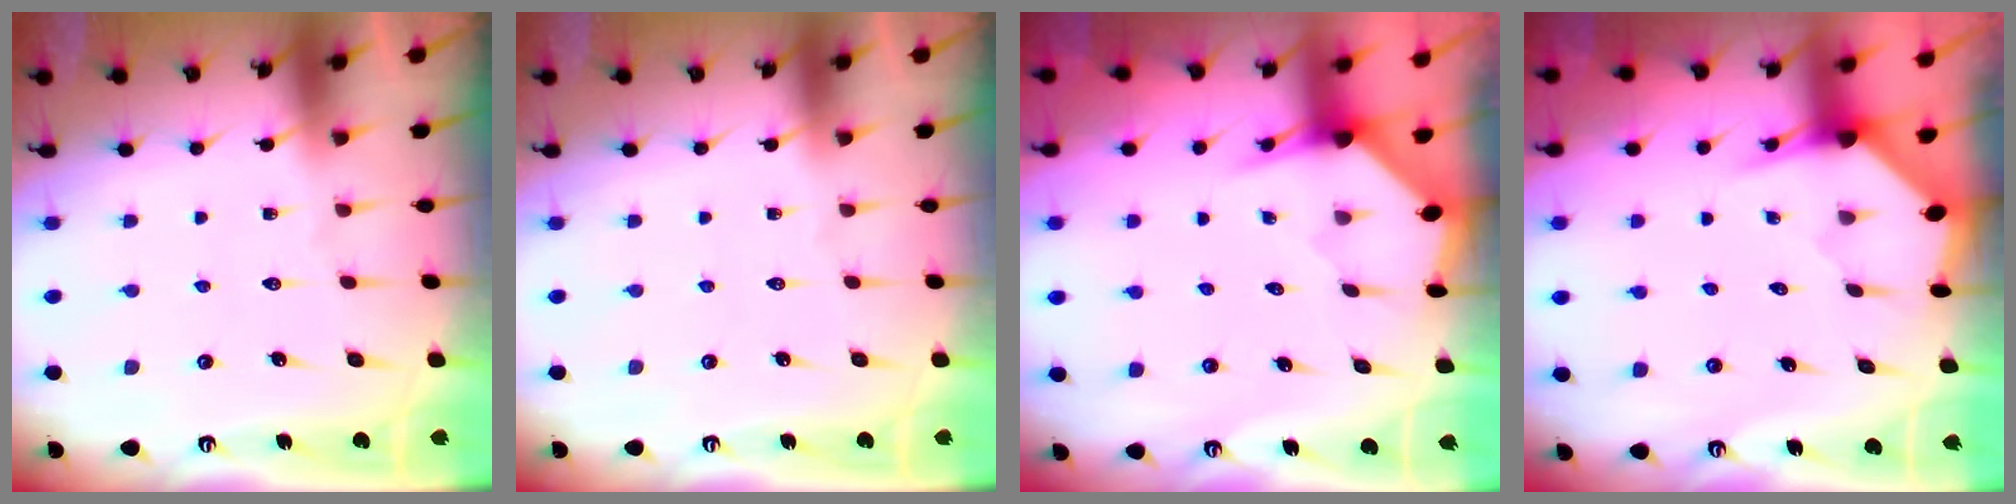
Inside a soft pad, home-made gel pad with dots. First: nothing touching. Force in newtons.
{"total": 0.0}
{"total": 3.2, "press": 3.2, "slide": 0.3}
{"total": 3.3, "press": 3.3, "slide": 0.3}